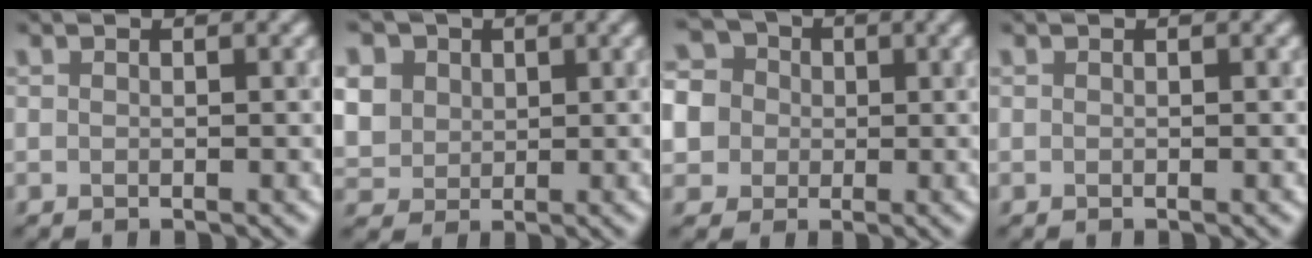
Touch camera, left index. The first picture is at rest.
{"total": 8.3, "force": [3.2, 6.6, 3.7], "torque": [-0.100, 0.022, 0.050]}
{"total": 8.2, "force": [0.5, 7.4, 3.4], "torque": [-0.083, 0.038, -0.026]}
{"total": 0.0}